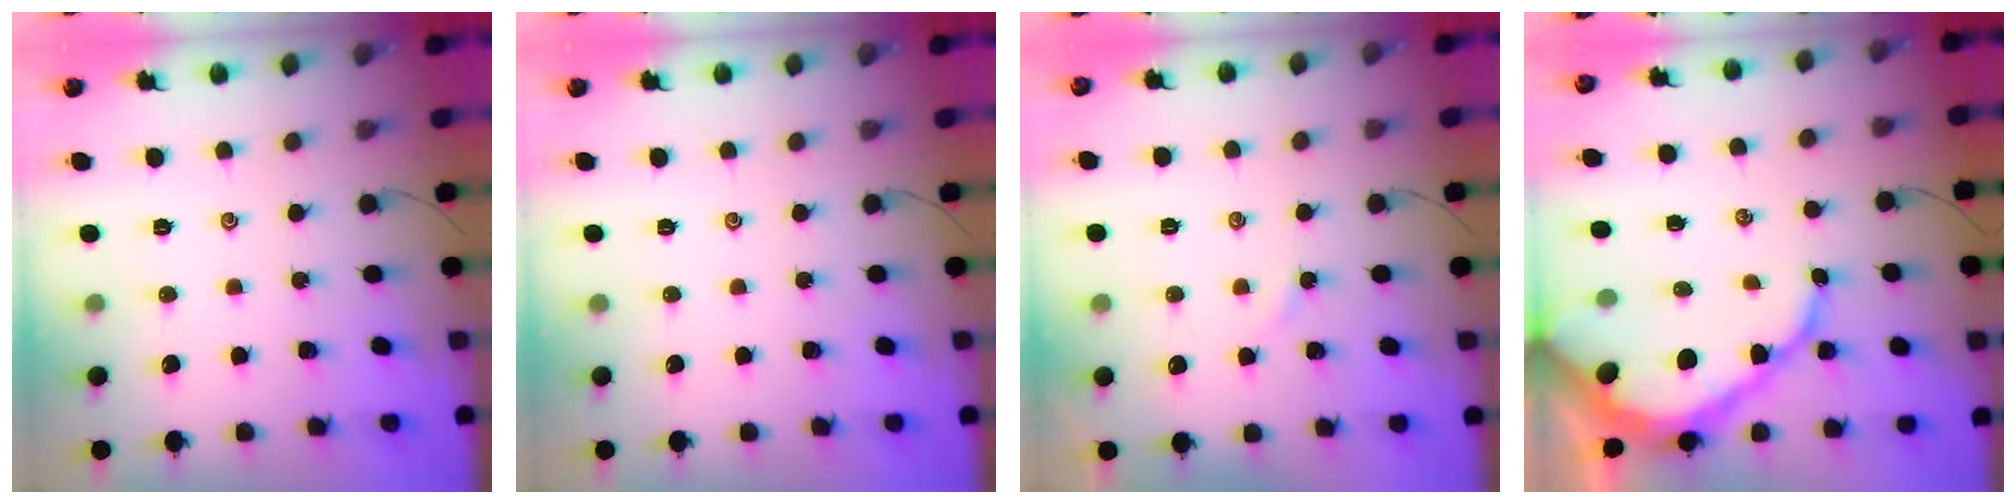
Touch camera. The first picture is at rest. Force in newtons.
{"total": 0.0}
{"total": 2.2, "press": 2.2, "slide": 0.3}
{"total": 12.9, "press": 12.9, "slide": 1.4}